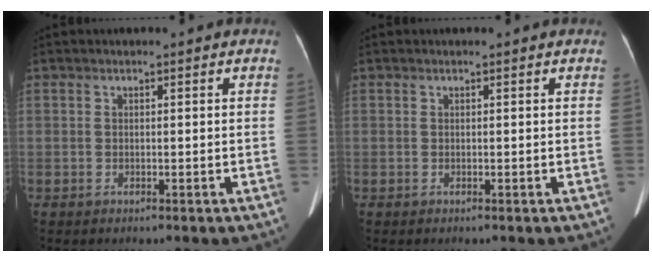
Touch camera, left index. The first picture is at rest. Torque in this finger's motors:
{"motor_torque": [0.01, 0.00, 0.01, 0.00]}